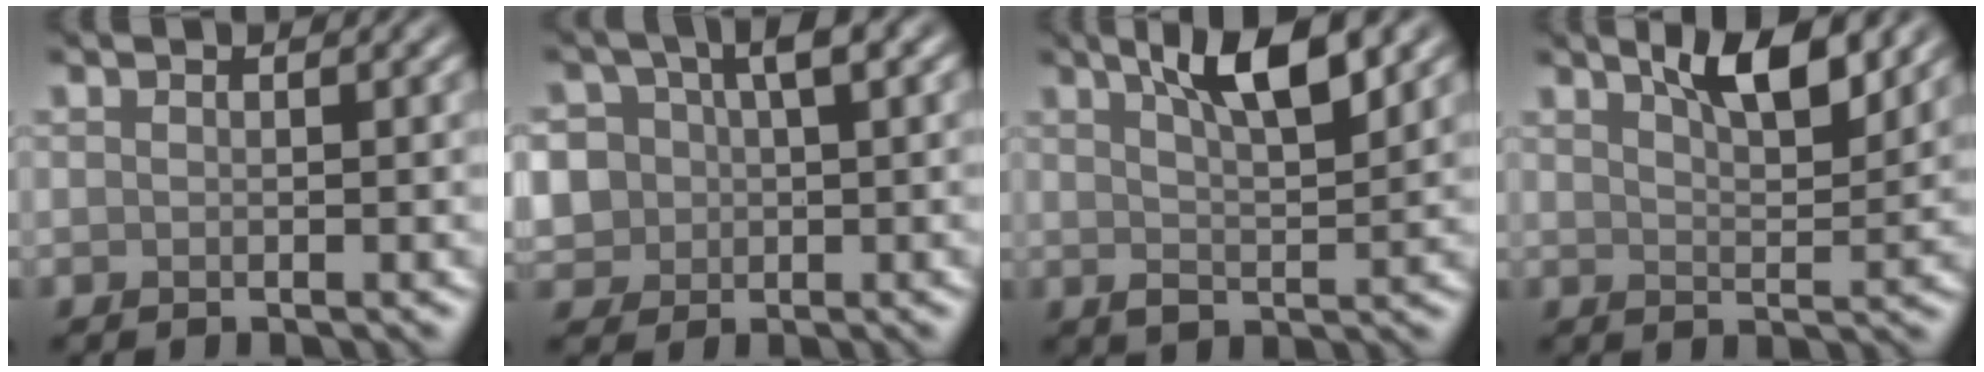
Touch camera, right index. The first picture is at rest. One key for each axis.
{"total": 5.9, "fx": 0.6, "fy": 4.3, "fz": 4.0, "tx": -0.076, "ty": 0.010, "tz": 0.005}
{"total": 5.5, "fx": 2.8, "fy": 1.5, "fz": 4.5, "tx": -0.074, "ty": 0.003, "tz": 0.046}
{"total": 5.1, "fx": 3.4, "fy": 1.5, "fz": 3.6, "tx": -0.049, "ty": 0.003, "tz": 0.055}